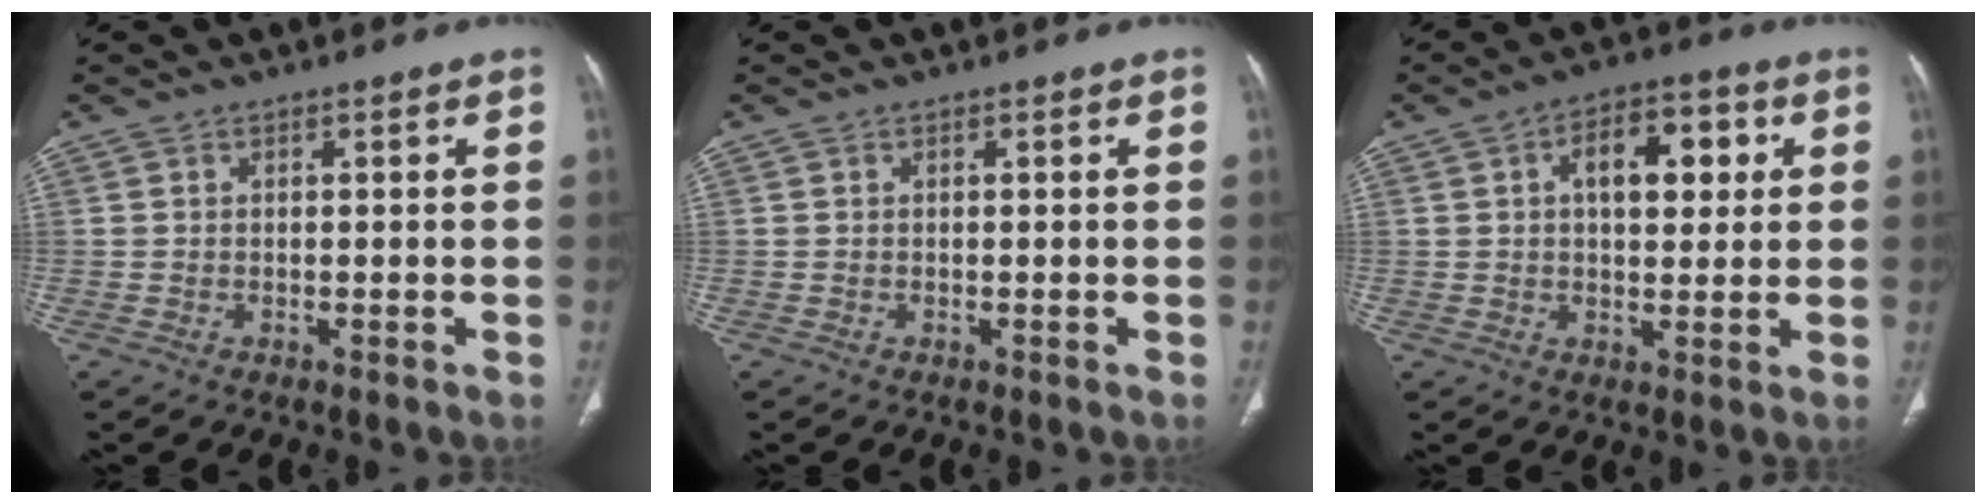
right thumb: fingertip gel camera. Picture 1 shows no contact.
{"total": 0.0}
{"total": 10.5, "force": [2.7, 5.8, 8.2], "torque": [-0.090, 0.011, 0.038]}